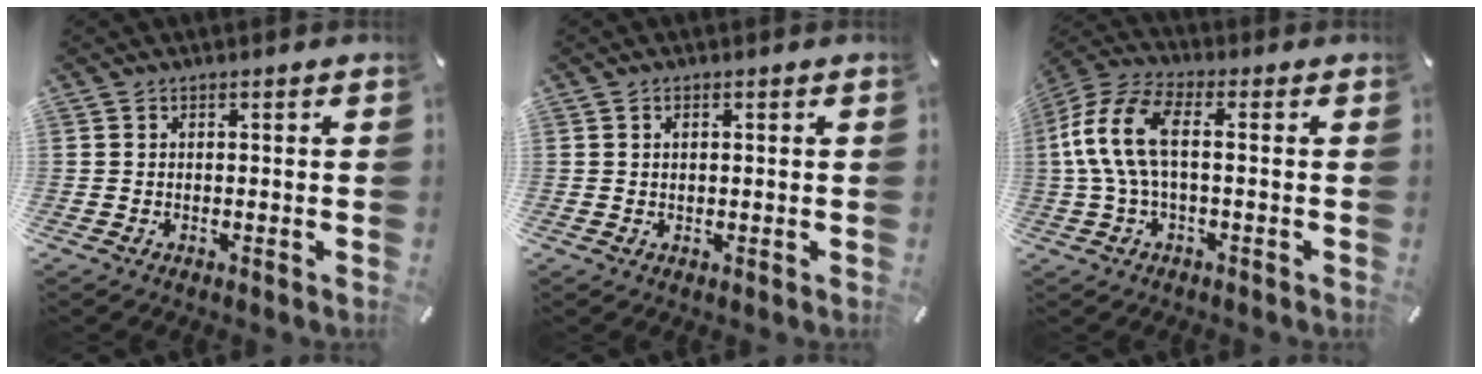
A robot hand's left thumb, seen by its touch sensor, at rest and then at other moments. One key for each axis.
{"total": 1.1, "fx": 0.4, "fy": 0.6, "fz": 0.9, "tx": -0.018, "ty": 0.003, "tz": 0.007}
{"total": 12.3, "fx": 0.1, "fy": 5.9, "fz": 10.8, "tx": -0.232, "ty": -0.002, "tz": 0.000}